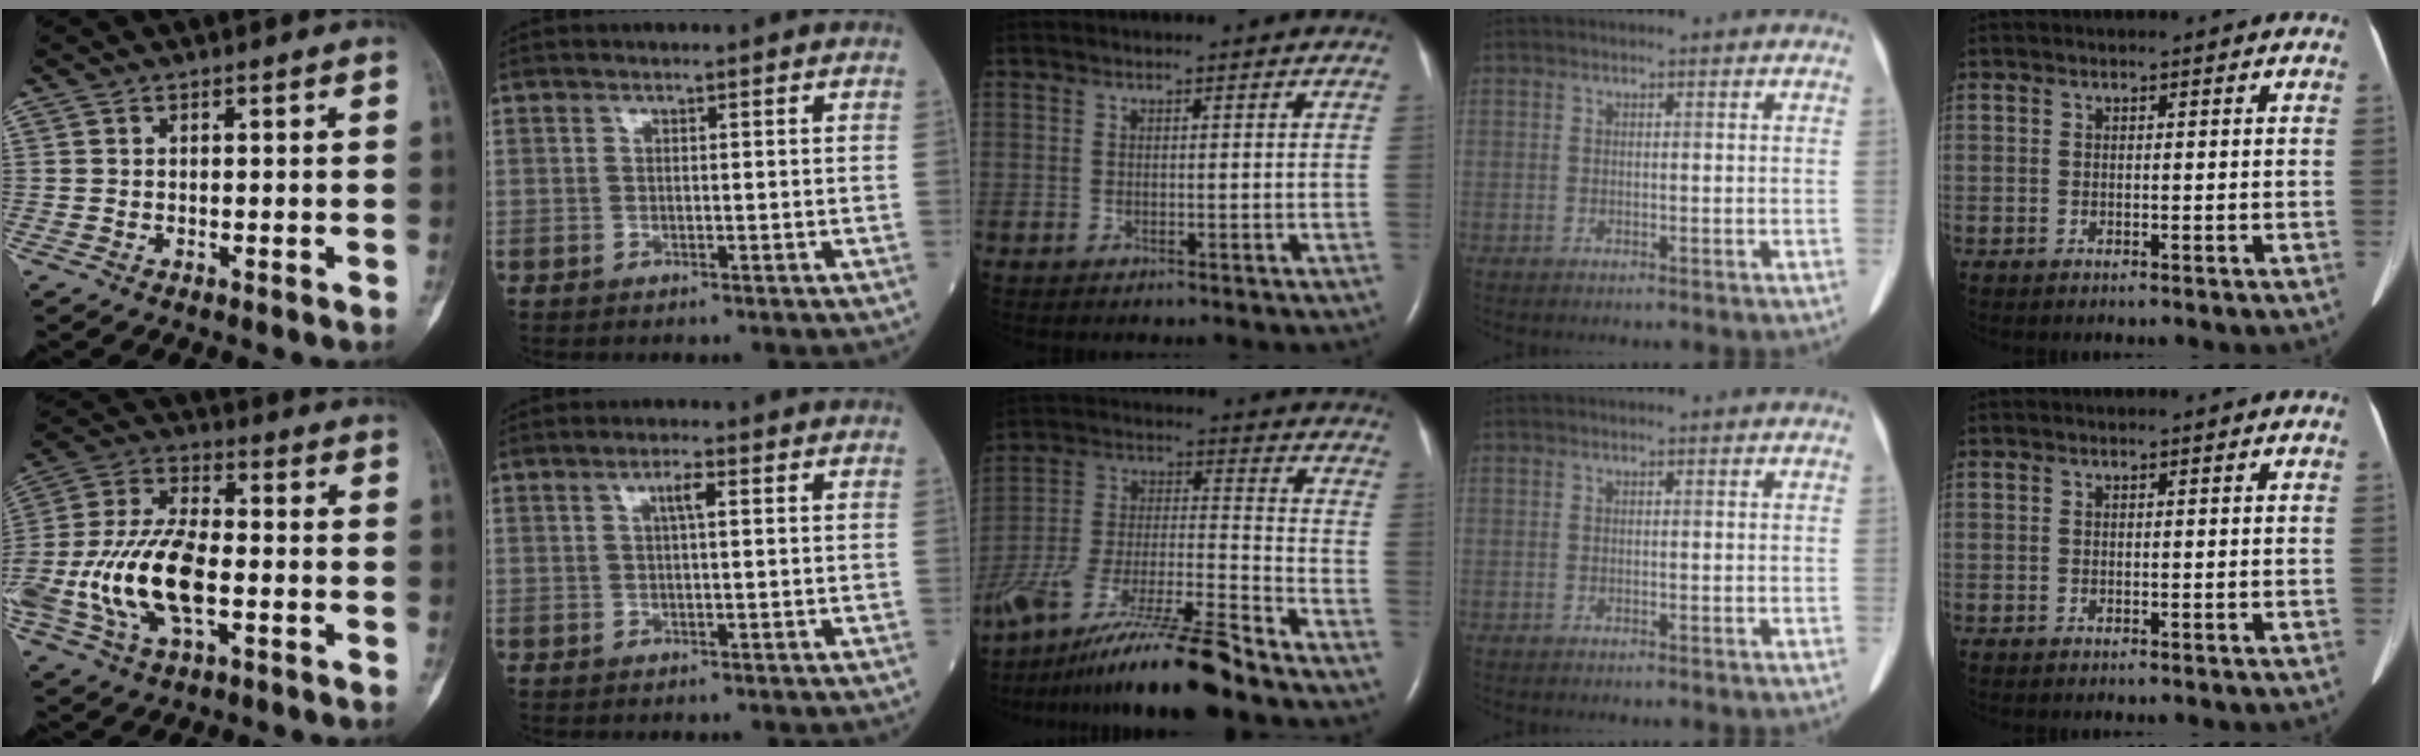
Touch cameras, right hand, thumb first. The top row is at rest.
{"thumb": {"total": 19.6, "force": [-4.3, 9.7, 16.5], "torque": [-0.359, 0.019, -0.077]}, "index": {"total": 2.4, "force": [0.8, 0.3, 2.2], "torque": [-0.041, 0.004, 0.012]}, "middle": {"total": 18.7, "force": [-15.1, 0.6, 11.2], "torque": [-0.229, -0.020, -0.274]}}